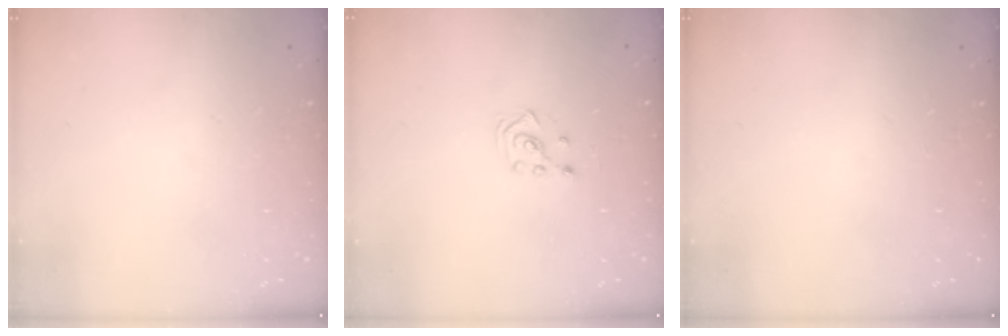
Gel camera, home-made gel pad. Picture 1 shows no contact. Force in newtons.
{"total": 2.5, "press": 2.4, "slide": 0.8}
{"total": 0.0}